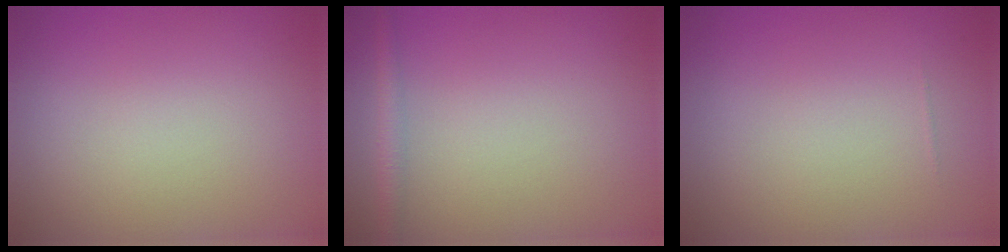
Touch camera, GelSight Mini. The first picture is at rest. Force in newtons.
{"total": 1.6, "press": 1.6, "slide": 0.1}
{"total": 0.0}